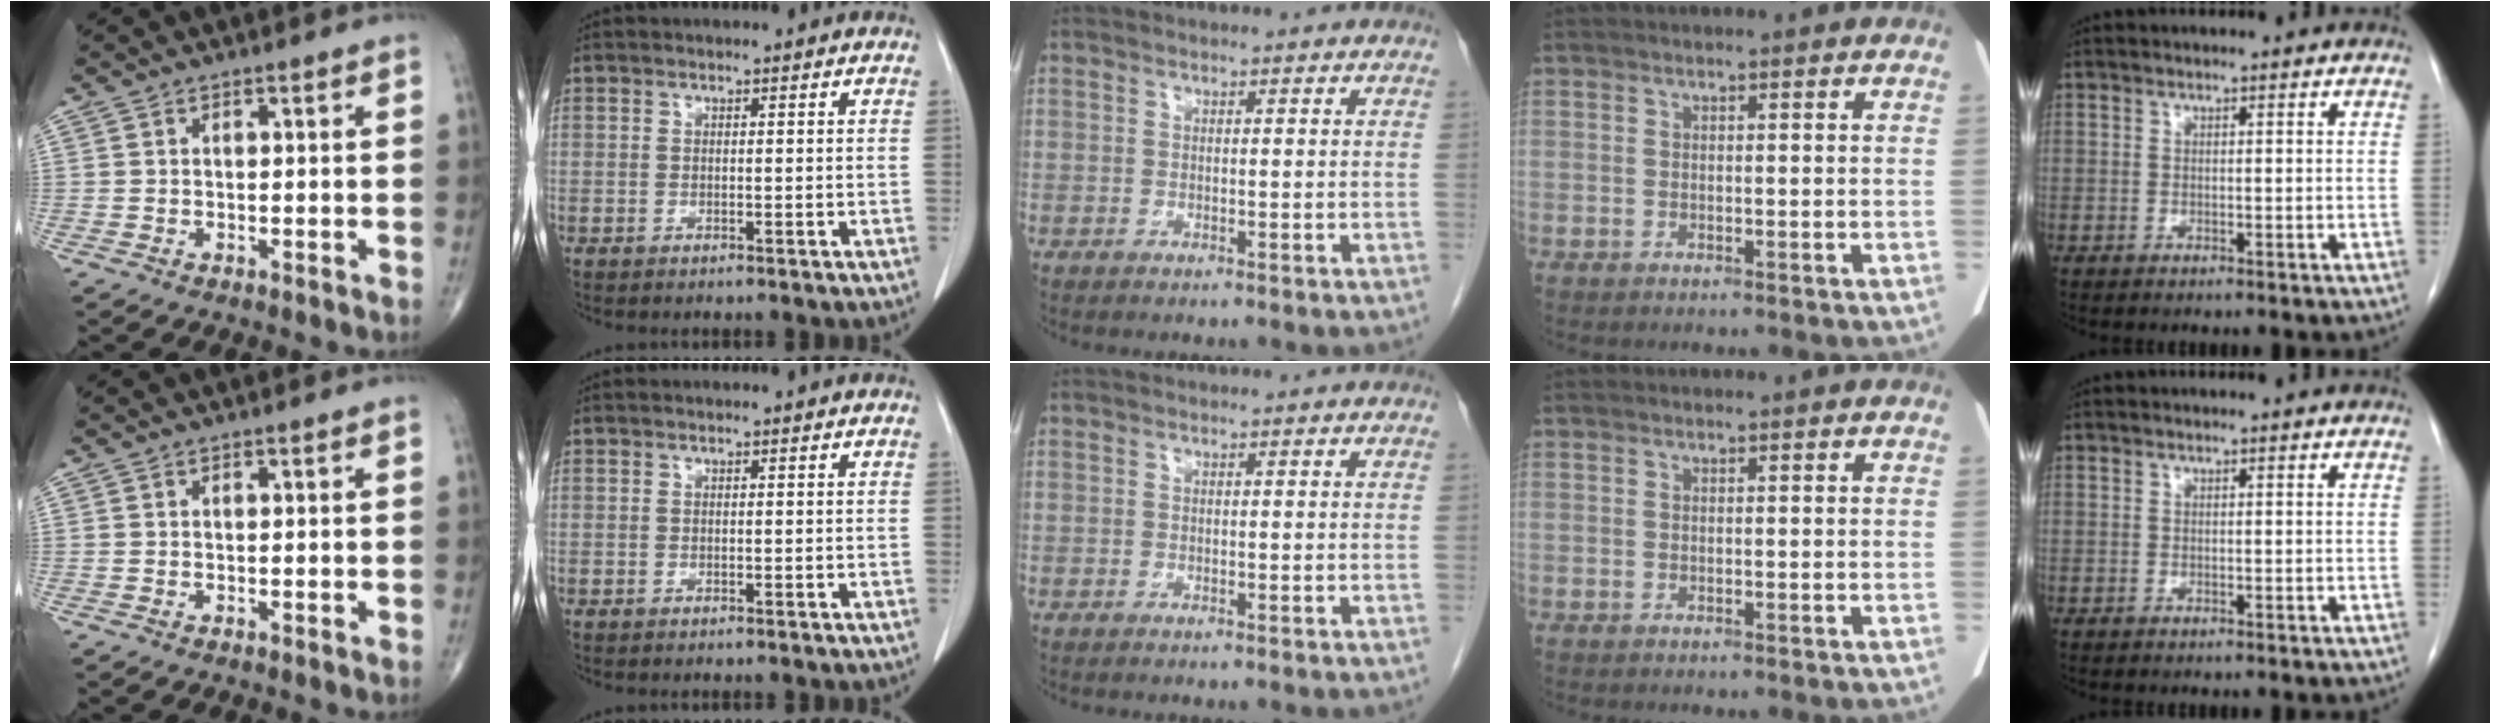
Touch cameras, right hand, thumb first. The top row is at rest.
{}